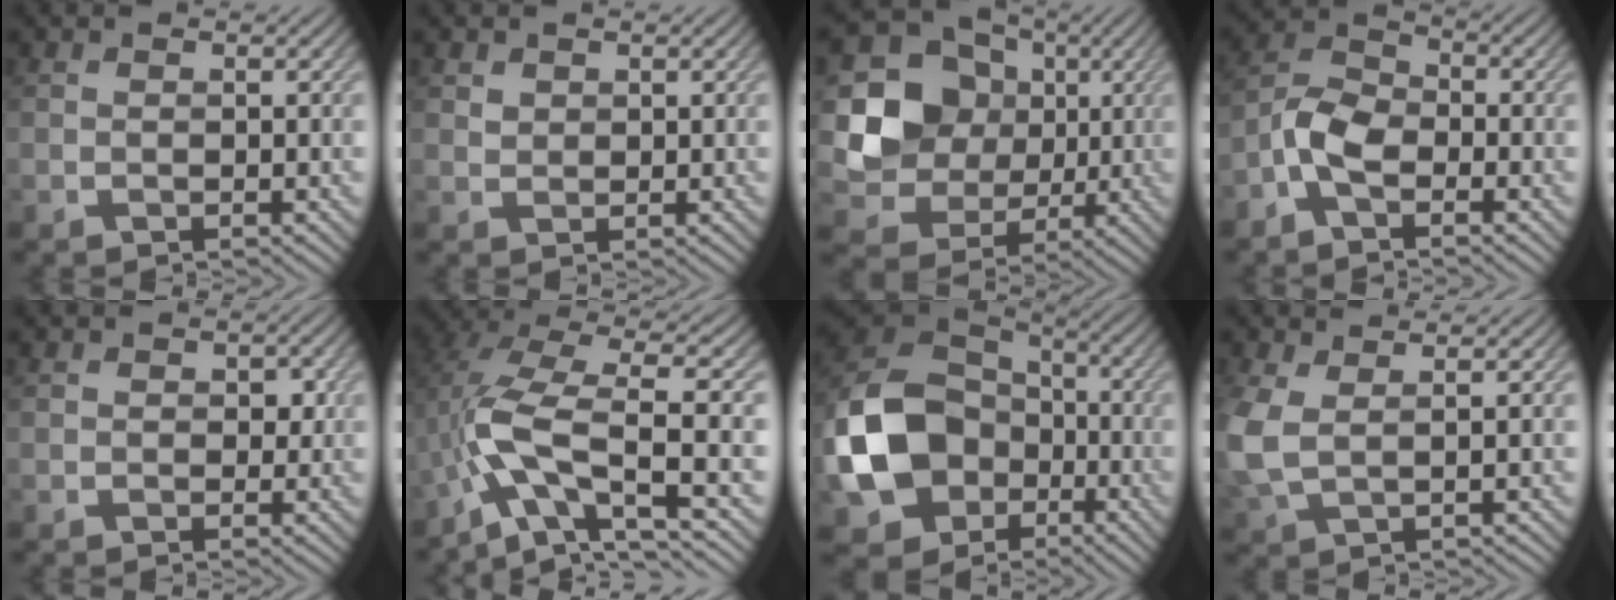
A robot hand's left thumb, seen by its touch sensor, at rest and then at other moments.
{"total": 1.3, "force": [0.9, 0.9, 0.4], "torque": [-0.009, -0.001, 0.018]}
{"total": 12.4, "force": [1.8, 10.7, 5.9], "torque": [-0.148, 0.001, 0.014]}
{"total": 5.6, "force": [-2.9, 2.8, 3.9], "torque": [-0.083, 0.008, -0.071]}
{"total": 1.4, "force": [0.2, 1.2, 0.7], "torque": [-0.015, -0.006, -0.001]}
{"total": 11.3, "force": [-3.2, 3.6, 10.2], "torque": [-0.208, 0.000, -0.061]}
{"total": 15.5, "force": [-3.8, 12.1, 8.8], "torque": [-0.220, -0.019, -0.086]}
{"total": 4.7, "force": [1.1, 2.3, 4.0], "torque": [-0.117, -0.003, 0.020]}